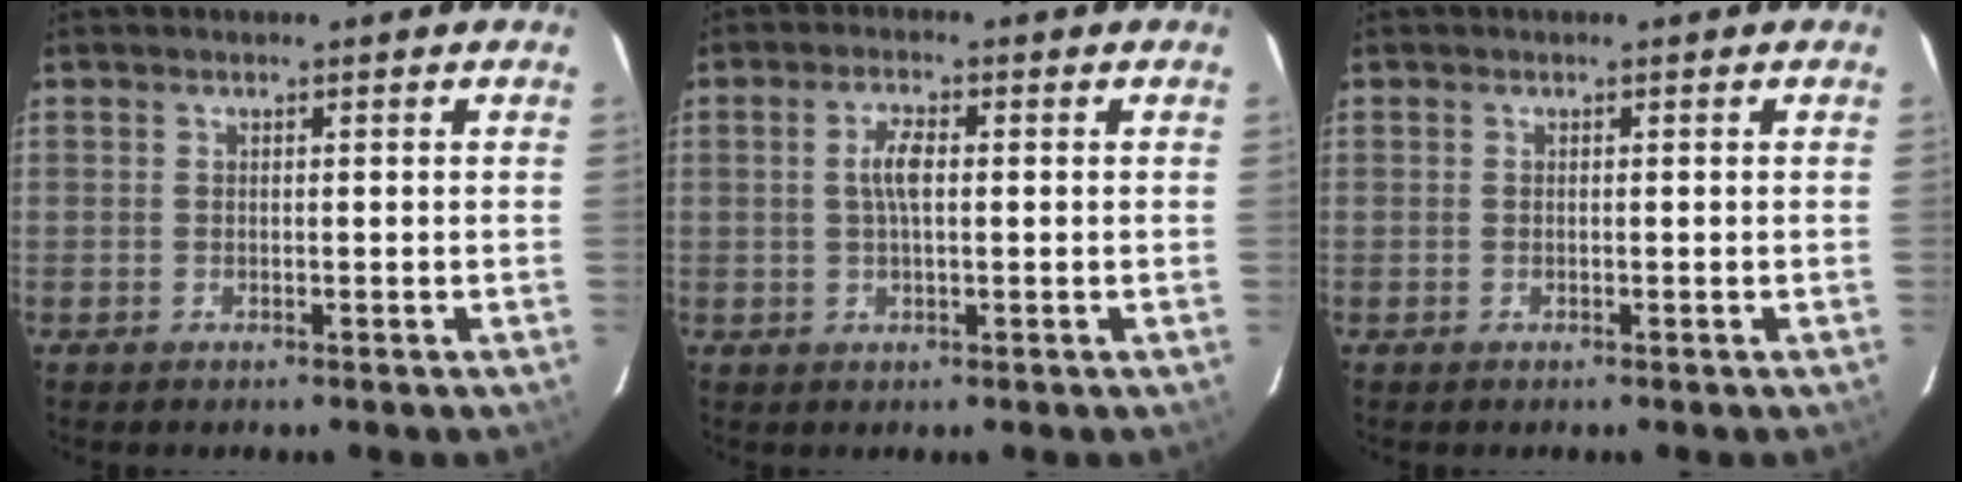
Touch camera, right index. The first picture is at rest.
{"total": 3.8, "force": [0.3, 1.3, 3.6], "torque": [-0.072, 0.006, 0.007]}
{"total": 0.0}